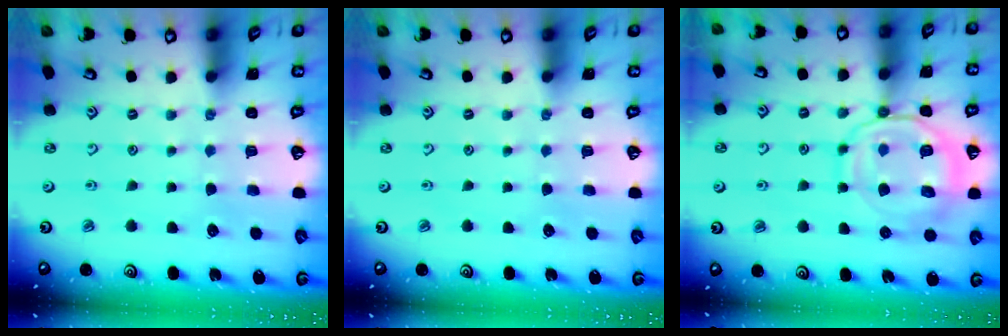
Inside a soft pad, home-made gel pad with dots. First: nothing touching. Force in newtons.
{"total": 0.0}
{"total": 12.8, "press": 12.7, "slide": 1.6}